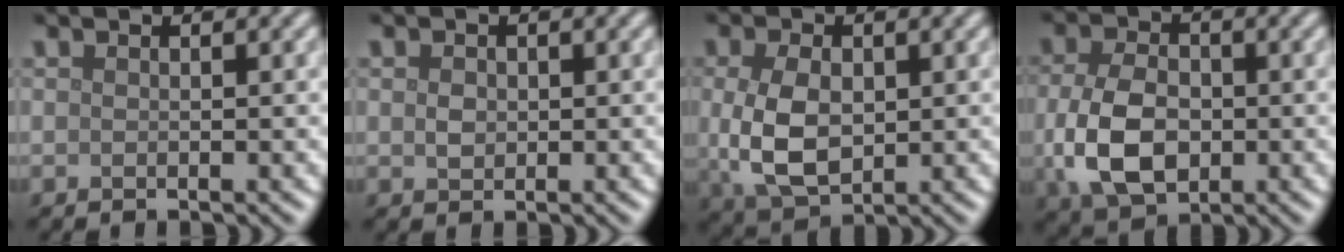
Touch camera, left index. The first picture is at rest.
{"total": 1.3, "force": [0.1, 1.1, 0.8], "torque": [-0.016, 0.001, 0.001]}
{"total": 6.0, "force": [-0.1, 3.9, 4.6], "torque": [-0.107, -0.004, 0.003]}
{"total": 7.0, "force": [-1.0, 4.7, 5.1], "torque": [-0.119, -0.009, -0.020]}